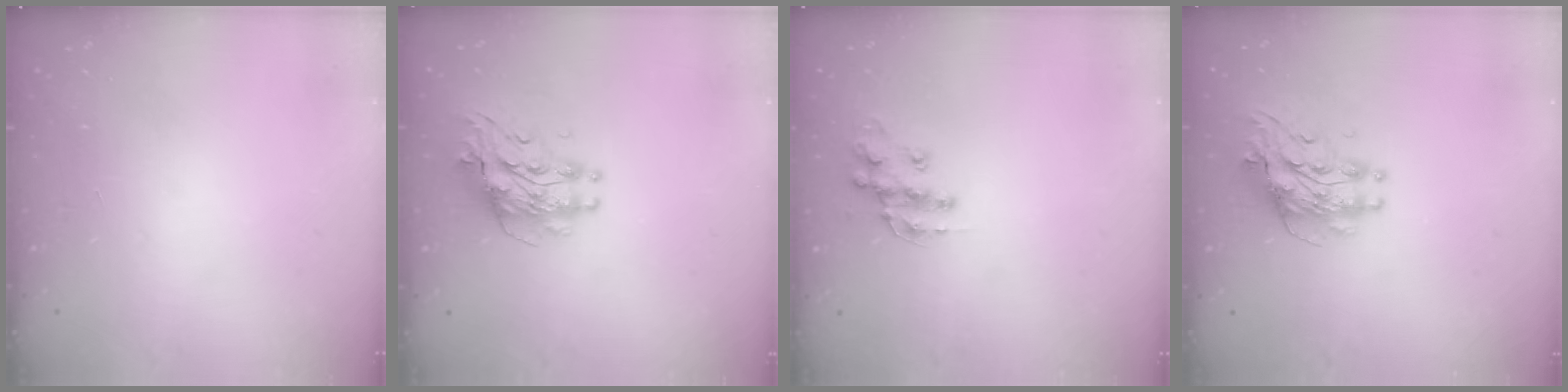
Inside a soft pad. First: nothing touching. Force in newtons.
{"total": 9.4, "press": 9.3, "slide": 0.9}
{"total": 10.6, "press": 10.6, "slide": 0.6}
{"total": 9.0, "press": 9.0, "slide": 0.9}